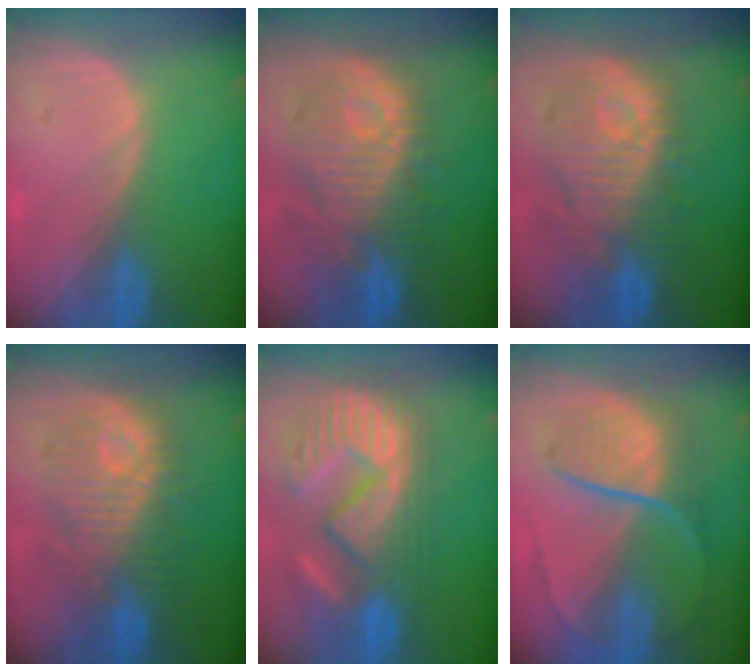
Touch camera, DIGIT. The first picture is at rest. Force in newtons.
{"total": 11.3, "press": 10.6, "slide": 3.7}
{"total": 11.3, "press": 10.6, "slide": 3.7}
{"total": 10.0, "press": 10.0, "slide": 0.8}
{"total": 12.3, "press": 11.6, "slide": 4.0}
{"total": 8.9, "press": 7.5, "slide": 4.9}